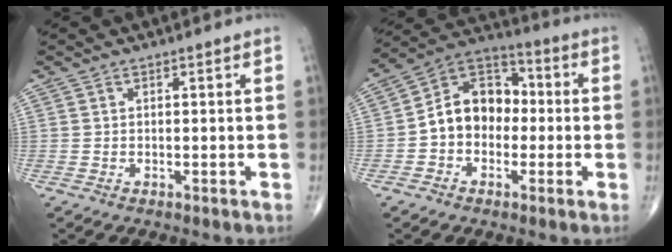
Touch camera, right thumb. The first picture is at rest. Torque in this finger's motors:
{"motor_torque": [1.33, 1.31, 1.27, -0.20, 0.08]}